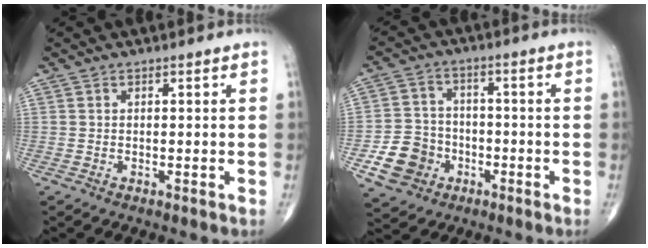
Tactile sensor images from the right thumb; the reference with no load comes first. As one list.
[{"total": 9.4, "force": [-3.7, 8.0, 3.3], "torque": [-0.037, 0.023, -0.064]}]